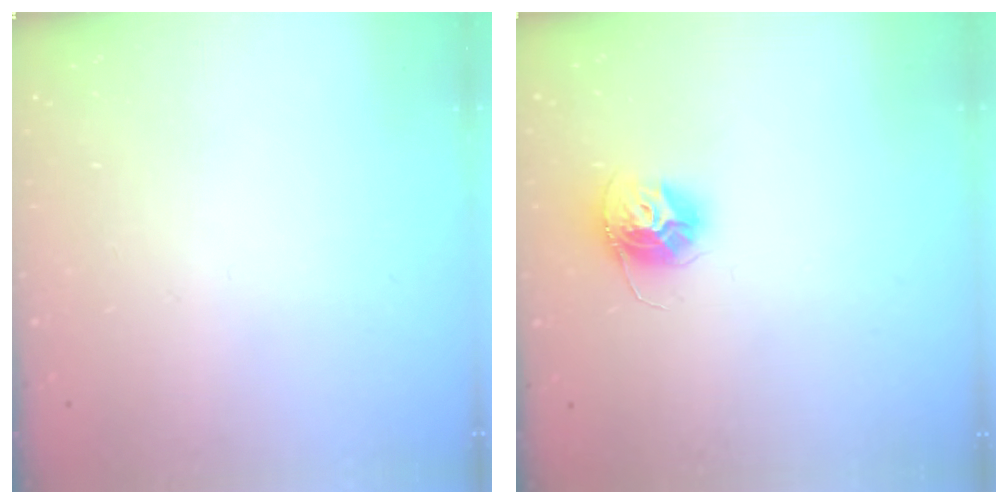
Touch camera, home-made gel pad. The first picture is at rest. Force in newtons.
{"total": 11.4, "press": 11.3, "slide": 0.8}